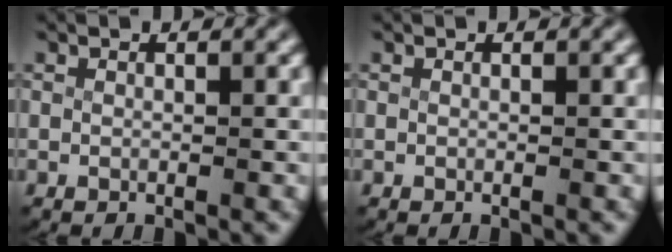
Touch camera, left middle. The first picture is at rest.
{"total": 0.0}